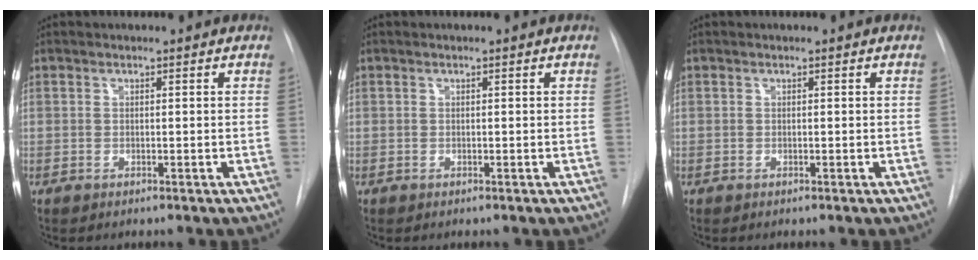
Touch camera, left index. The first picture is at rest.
{"total": 0.0}
{"total": 0.0}